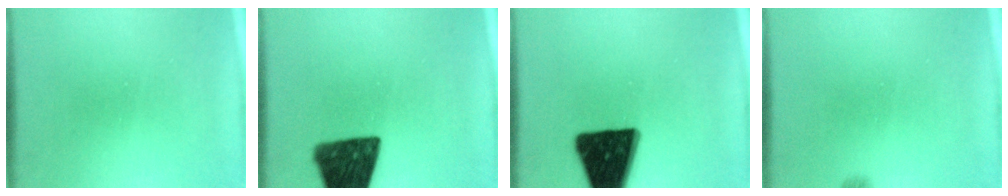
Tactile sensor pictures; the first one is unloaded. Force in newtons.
{"total": 16.6}
{"total": 18.5}
{"total": 1.3}